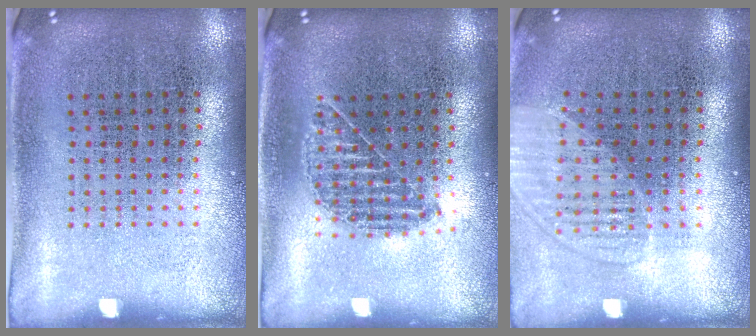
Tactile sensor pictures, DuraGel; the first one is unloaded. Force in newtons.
{"total": 1.0, "press": 0.9, "slide": 0.3}
{"total": 1.3, "press": 1.3, "slide": 0.2}